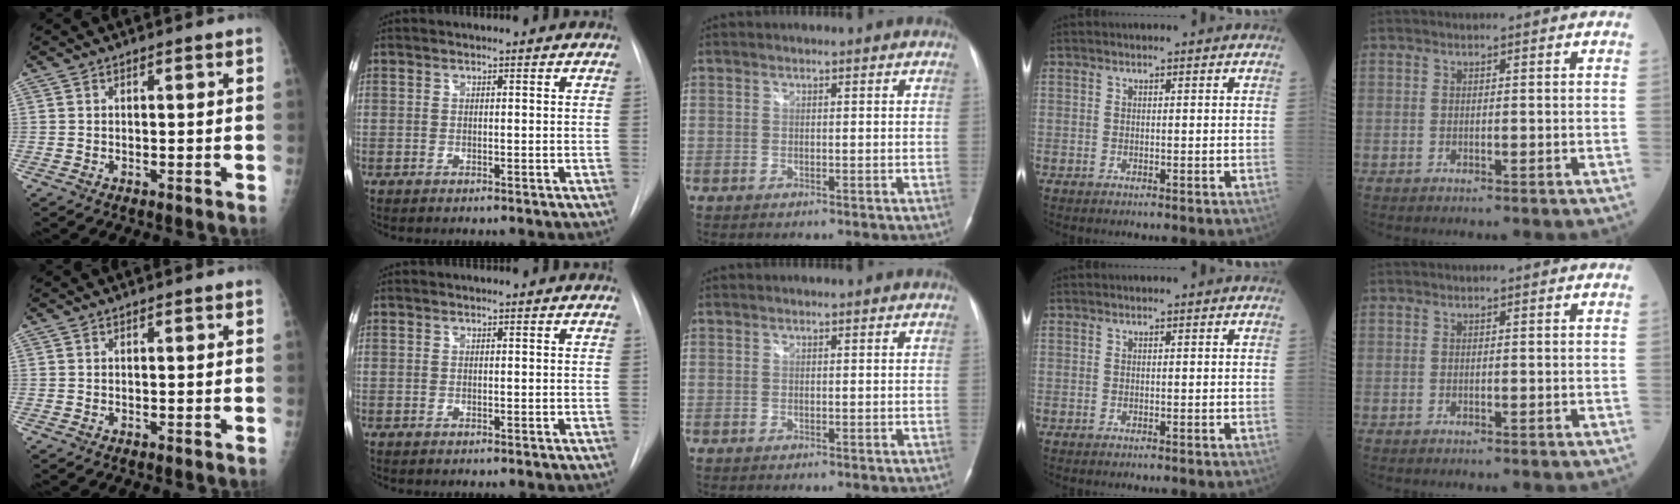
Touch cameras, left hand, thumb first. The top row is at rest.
{}